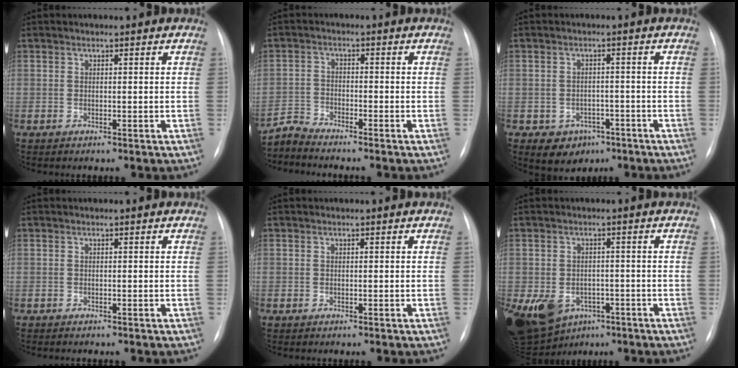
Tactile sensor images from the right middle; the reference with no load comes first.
{"total": 3.4, "force": [-3.2, -0.7, -0.7], "torque": [0.011, -0.022, -0.064]}
{"total": 4.9, "force": [-2.6, 3.9, 1.4], "torque": [-0.019, 0.009, -0.025]}
{"total": 0.7, "force": [-0.6, 0.1, 0.2], "torque": [-0.009, -0.003, -0.010]}
{"total": 0.0}
{"total": 16.7, "force": [-7.3, 12.4, 8.4], "torque": [-0.218, -0.004, -0.099]}